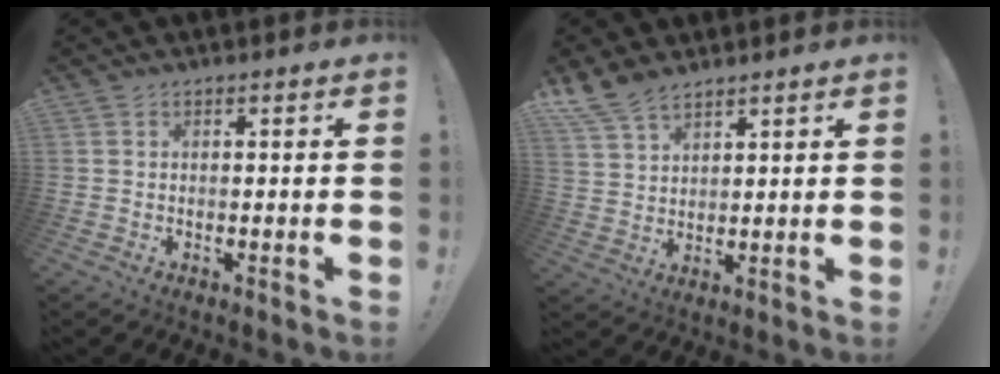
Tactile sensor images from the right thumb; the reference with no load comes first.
{"total": 8.5, "force": [6.8, 4.1, 3.2], "torque": [-0.069, -0.034, 0.136]}